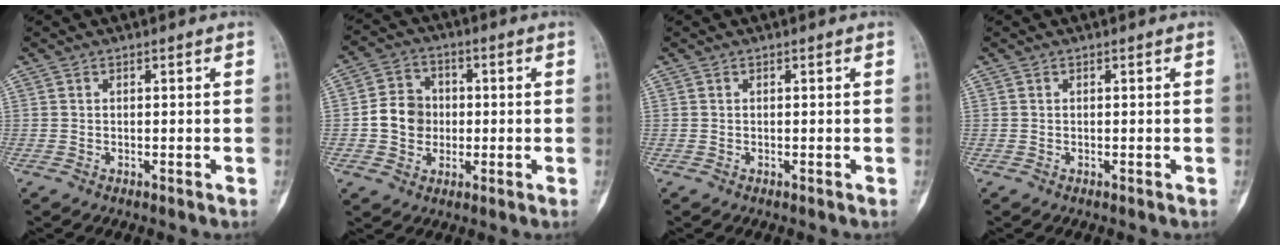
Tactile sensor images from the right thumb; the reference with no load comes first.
{"total": 8.0, "force": [-0.5, 7.1, 3.7], "torque": [-0.038, 0.015, -0.016]}
{"total": 0.0}
{"total": 0.0}